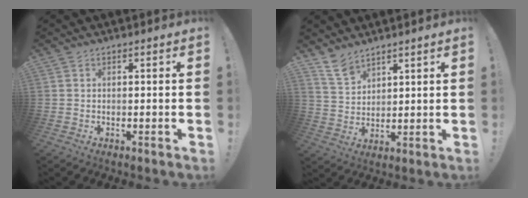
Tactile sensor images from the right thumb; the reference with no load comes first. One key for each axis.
{"total": 7.5, "fx": 6.1, "fy": 3.5, "fz": 2.6, "tx": -0.054, "ty": -0.036, "tz": 0.120}